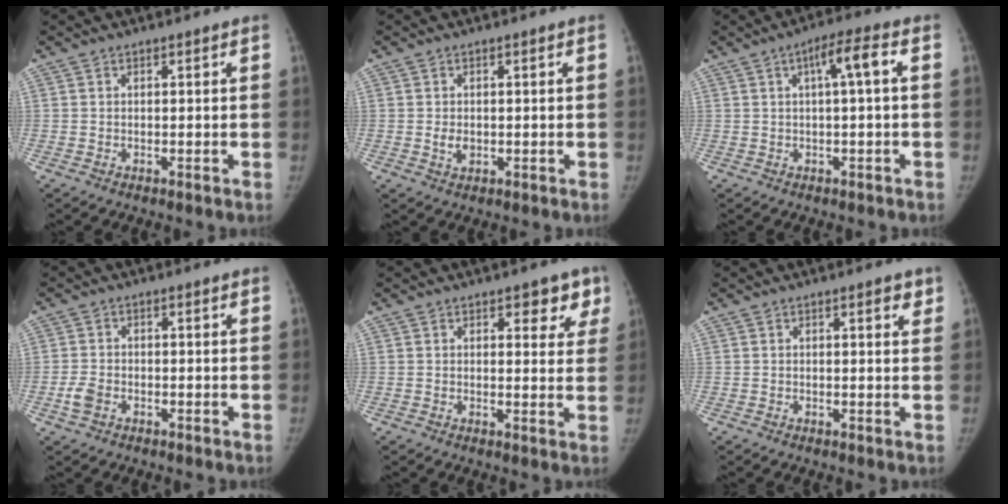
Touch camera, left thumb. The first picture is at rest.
{"total": 2.1, "force": [-0.1, 1.6, 1.5], "torque": [-0.020, -0.002, 0.001]}
{"total": 5.4, "force": [0.9, 0.6, 5.3], "torque": [-0.088, 0.023, 0.014]}
{"total": 2.8, "force": [-1.2, 1.9, 1.7], "torque": [-0.038, 0.005, -0.024]}
{"total": 5.3, "force": [3.1, 2.9, 3.2], "torque": [0.004, -0.013, 0.033]}
{"total": 2.1, "force": [1.2, 0.7, 1.6], "torque": [-0.012, -0.004, 0.014]}